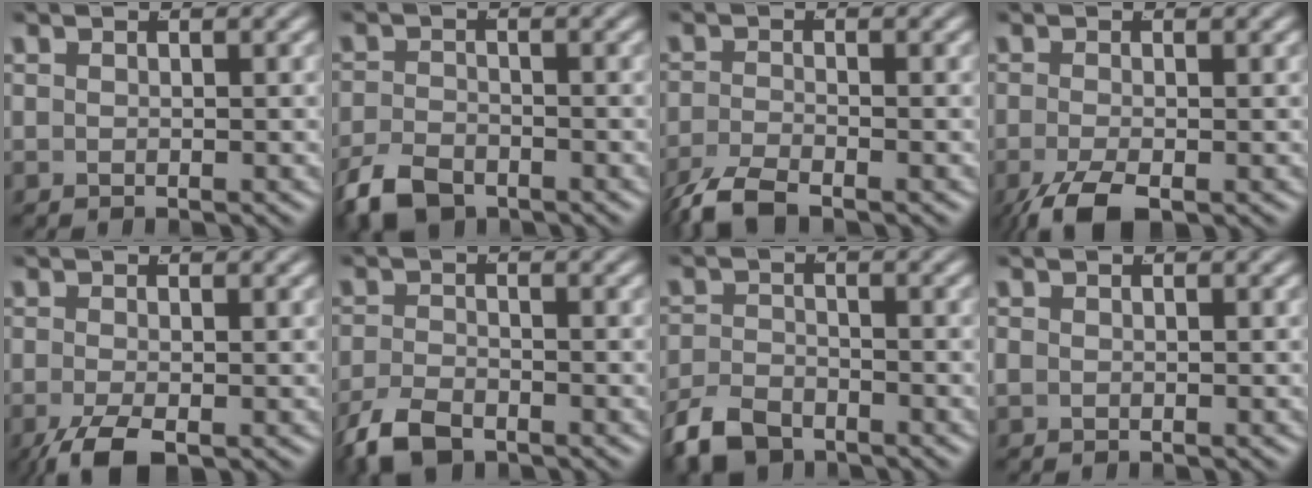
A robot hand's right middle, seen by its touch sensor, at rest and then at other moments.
{"total": 4.2, "force": [-3.3, 1.9, 1.8], "torque": [-0.035, -0.017, -0.052]}
{"total": 3.5, "force": [-3.0, 0.8, 1.6], "torque": [-0.038, -0.015, -0.044]}
{"total": 4.1, "force": [-2.9, 1.5, 2.4], "torque": [-0.064, -0.028, -0.035]}
{"total": 3.6, "force": [-2.6, 1.3, 2.2], "torque": [-0.059, -0.027, -0.030]}
{"total": 3.8, "force": [-3.0, 1.5, 1.8], "torque": [-0.042, -0.017, -0.046]}
{"total": 4.1, "force": [-3.5, 1.8, 1.4], "torque": [-0.028, -0.015, -0.056]}
{"total": 0.8, "force": [-0.3, 0.6, 0.3], "torque": [-0.016, -0.009, 0.001]}